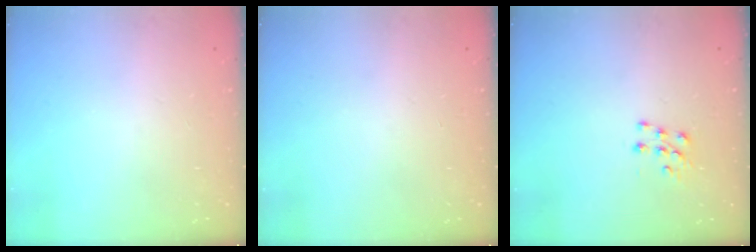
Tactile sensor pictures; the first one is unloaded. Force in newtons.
{"total": 0.0}
{"total": 7.0, "press": 7.0, "slide": 0.7}